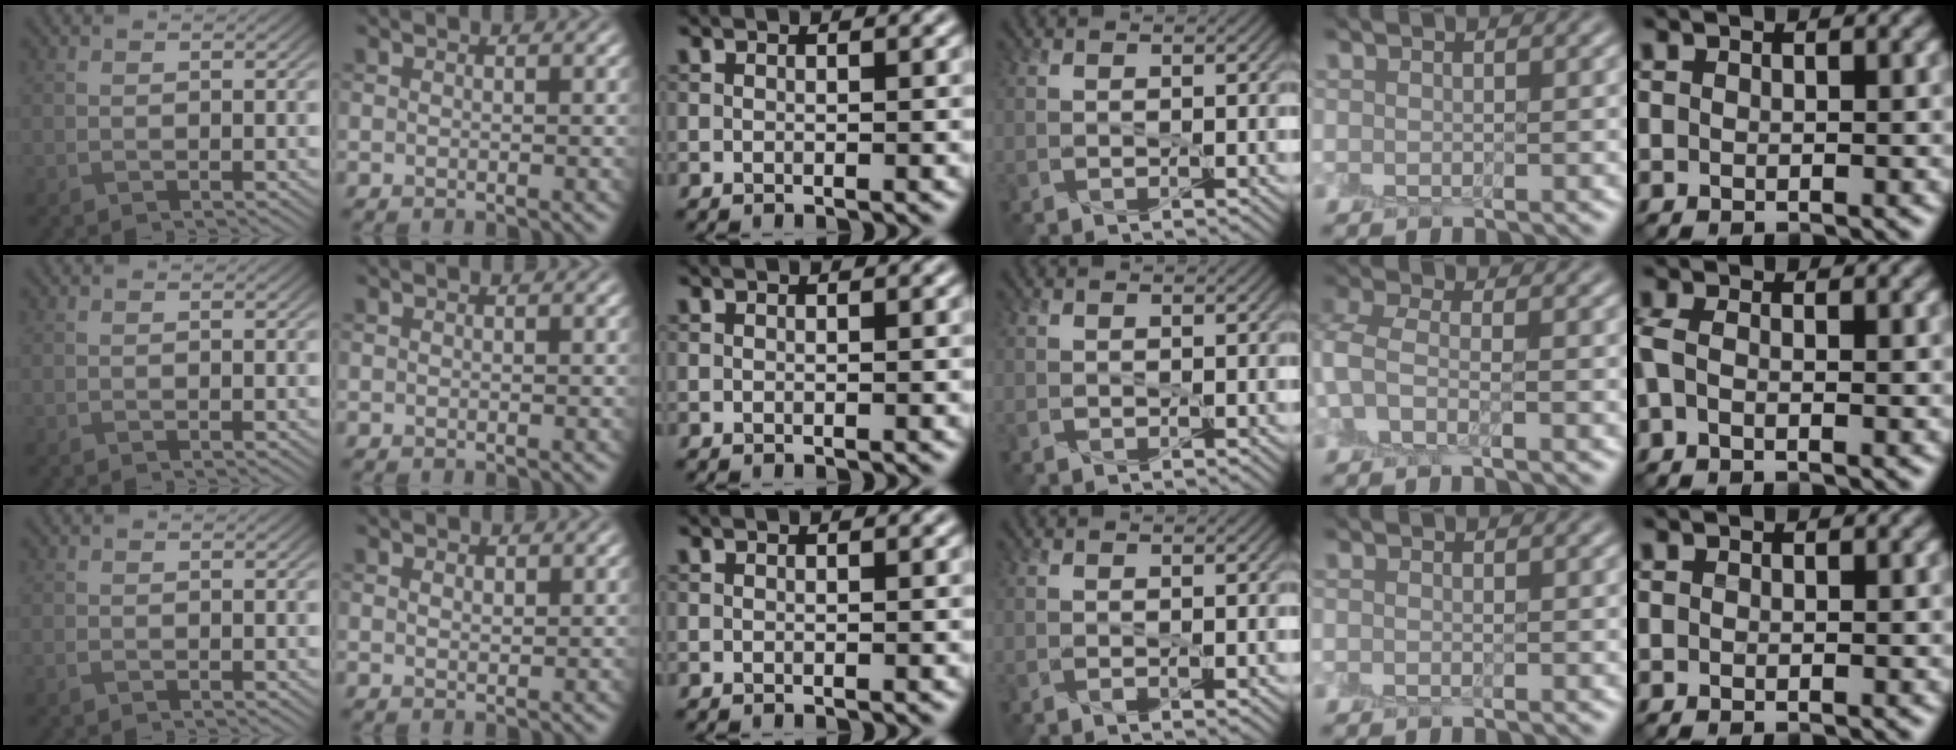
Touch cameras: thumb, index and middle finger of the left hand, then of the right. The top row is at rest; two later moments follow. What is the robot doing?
{"motion": "peel", "object": "small bumper sticker"}